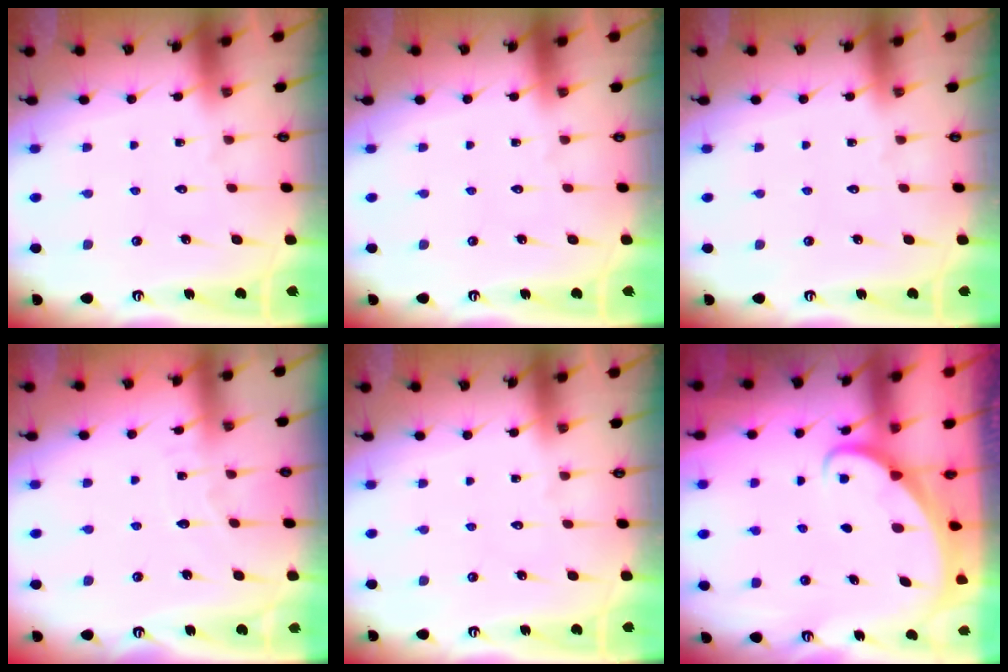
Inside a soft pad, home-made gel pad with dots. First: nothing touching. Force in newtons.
{"total": 0.0}
{"total": 0.0}
{"total": 3.5, "press": 3.5, "slide": 0.2}
{"total": 0.0}
{"total": 1.8, "press": 1.8, "slide": 0.0}